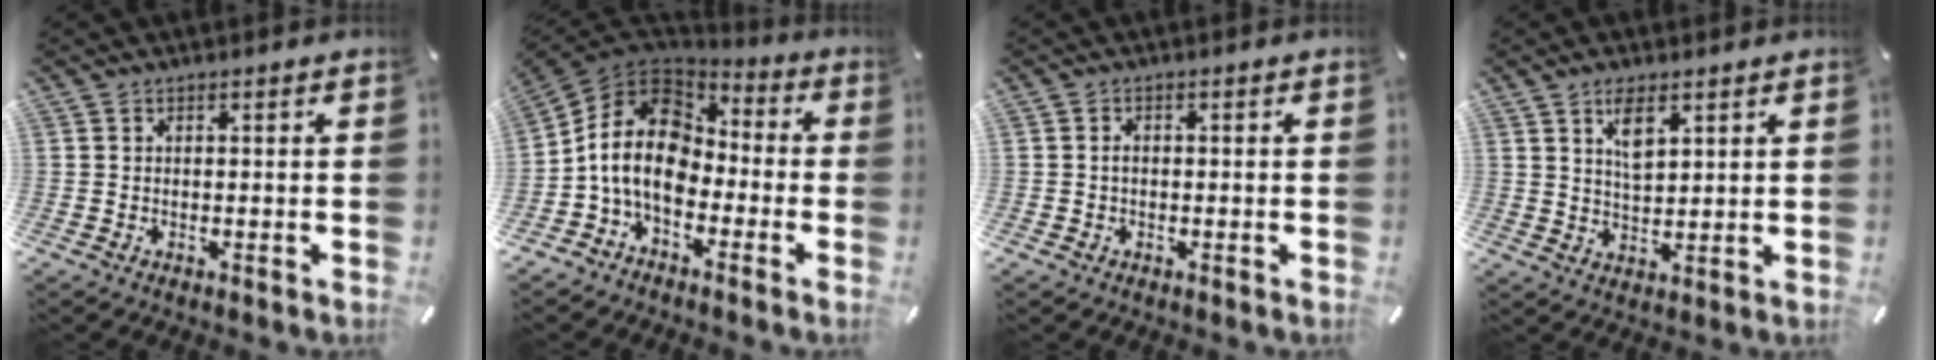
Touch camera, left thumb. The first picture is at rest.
{"total": 14.3, "force": [-3.1, 10.6, 9.1], "torque": [-0.204, 0.028, -0.063]}
{"total": 1.5, "force": [-0.2, 1.1, 1.0], "torque": [-0.020, 0.003, -0.006]}
{"total": 5.6, "force": [3.0, 2.5, 4.0], "torque": [-0.071, -0.006, 0.051]}